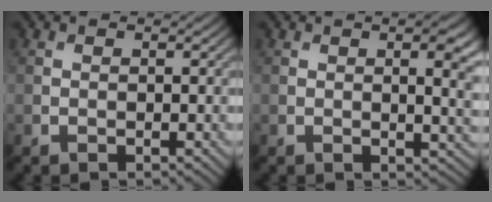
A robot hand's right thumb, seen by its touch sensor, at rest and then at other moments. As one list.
[{"total": 5.4, "force": [1.3, 1.7, 4.9], "torque": [-0.066, 0.000, 0.020]}]